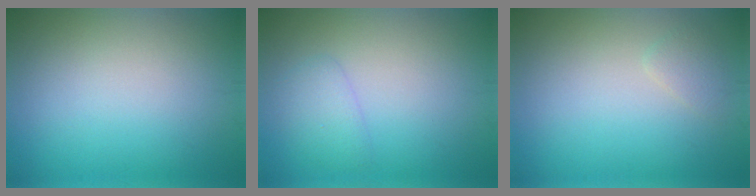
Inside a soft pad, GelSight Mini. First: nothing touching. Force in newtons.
{"total": 1.8, "press": 1.8, "slide": 0.0}
{"total": 1.1, "press": 1.1, "slide": 0.1}